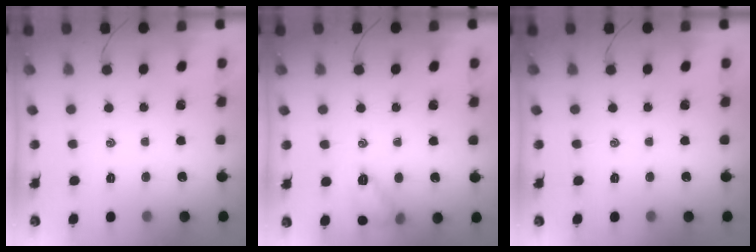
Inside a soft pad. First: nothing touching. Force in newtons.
{"total": 8.7, "press": 8.7, "slide": 1.0}
{"total": 0.0}